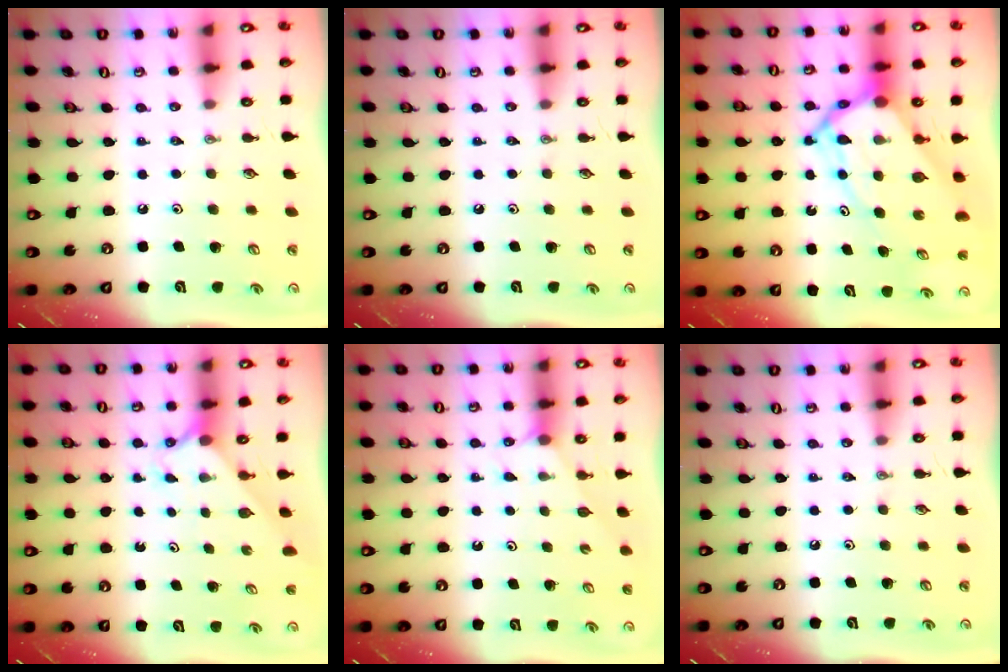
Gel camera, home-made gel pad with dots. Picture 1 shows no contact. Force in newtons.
{"total": 0.0}
{"total": 12.6, "press": 12.6, "slide": 1.3}
{"total": 3.1, "press": 3.0, "slide": 0.4}
{"total": 2.5, "press": 2.5, "slide": 0.4}
{"total": 0.0}